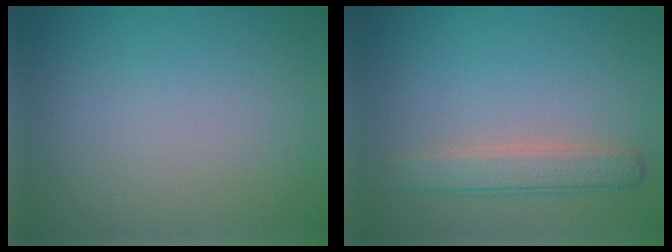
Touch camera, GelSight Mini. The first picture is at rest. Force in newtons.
{"total": 2.8, "press": 2.8, "slide": 0.1}